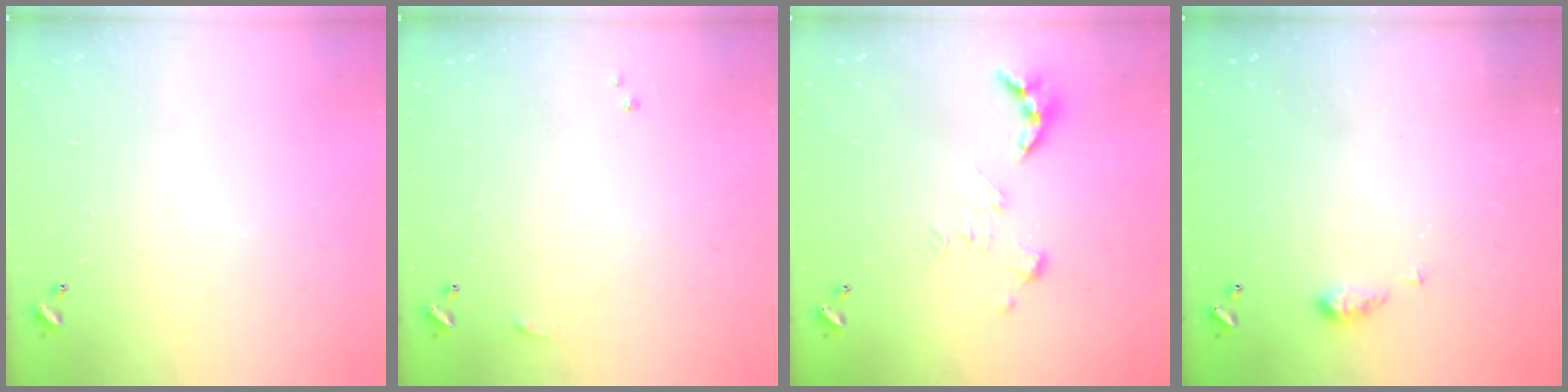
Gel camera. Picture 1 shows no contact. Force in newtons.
{"total": 4.2, "press": 4.2, "slide": 0.6}
{"total": 3.3, "press": 3.3, "slide": 0.4}
{"total": 3.1, "press": 3.1, "slide": 0.6}